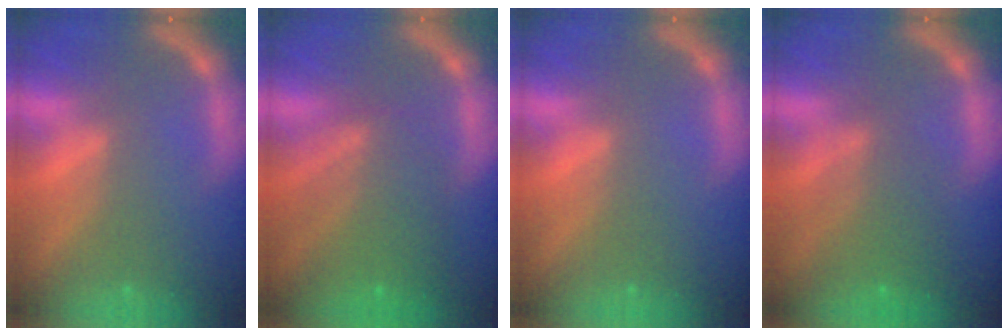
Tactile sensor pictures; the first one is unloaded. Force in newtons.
{"total": 6.5}
{"total": 0.0}
{"total": 4.6}